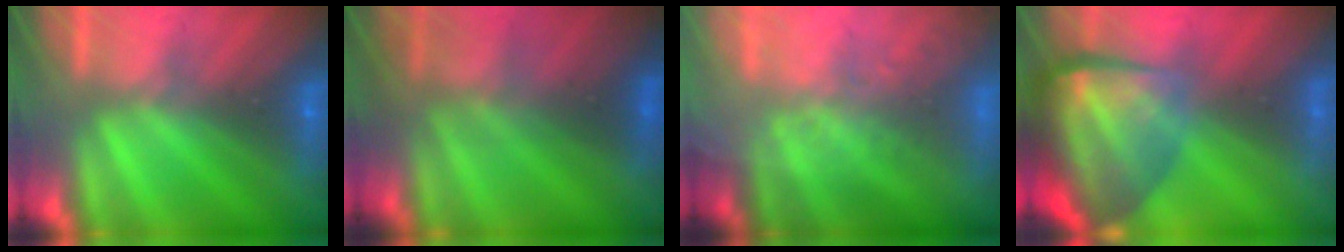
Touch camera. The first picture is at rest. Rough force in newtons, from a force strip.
{"total": 4.4}
{"total": 9.2}
{"total": 5.7}